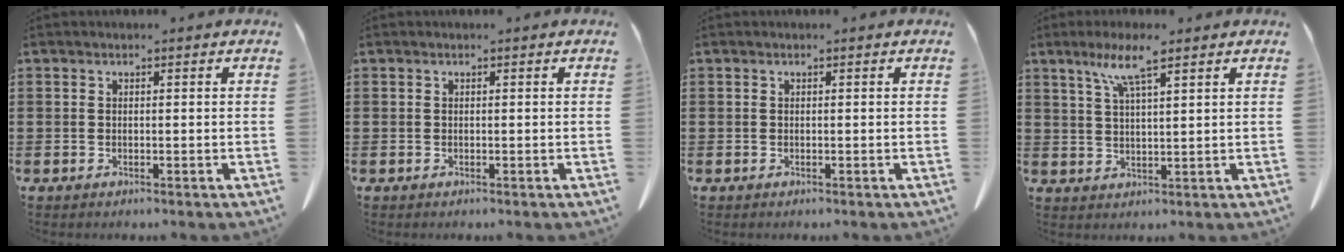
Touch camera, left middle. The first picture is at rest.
{"total": 0.0}
{"total": 0.0}
{"total": 6.3, "force": [4.1, 0.7, 4.7], "torque": [-0.103, 0.001, 0.070]}